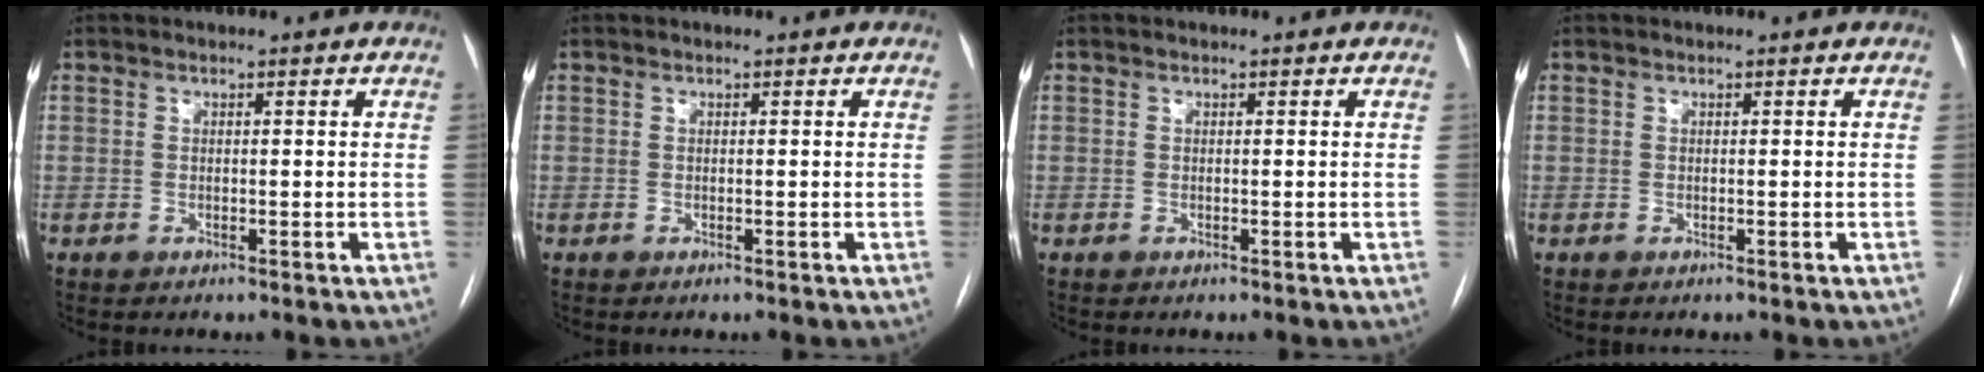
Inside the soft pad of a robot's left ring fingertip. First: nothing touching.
{"total": 0.0}
{"total": 0.0}
{"total": 0.0}